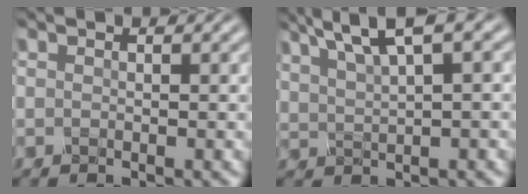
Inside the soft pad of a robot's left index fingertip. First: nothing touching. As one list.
[{"total": 5.6, "force": [3.4, 1.3, 4.3], "torque": [-0.084, 0.021, 0.066]}]